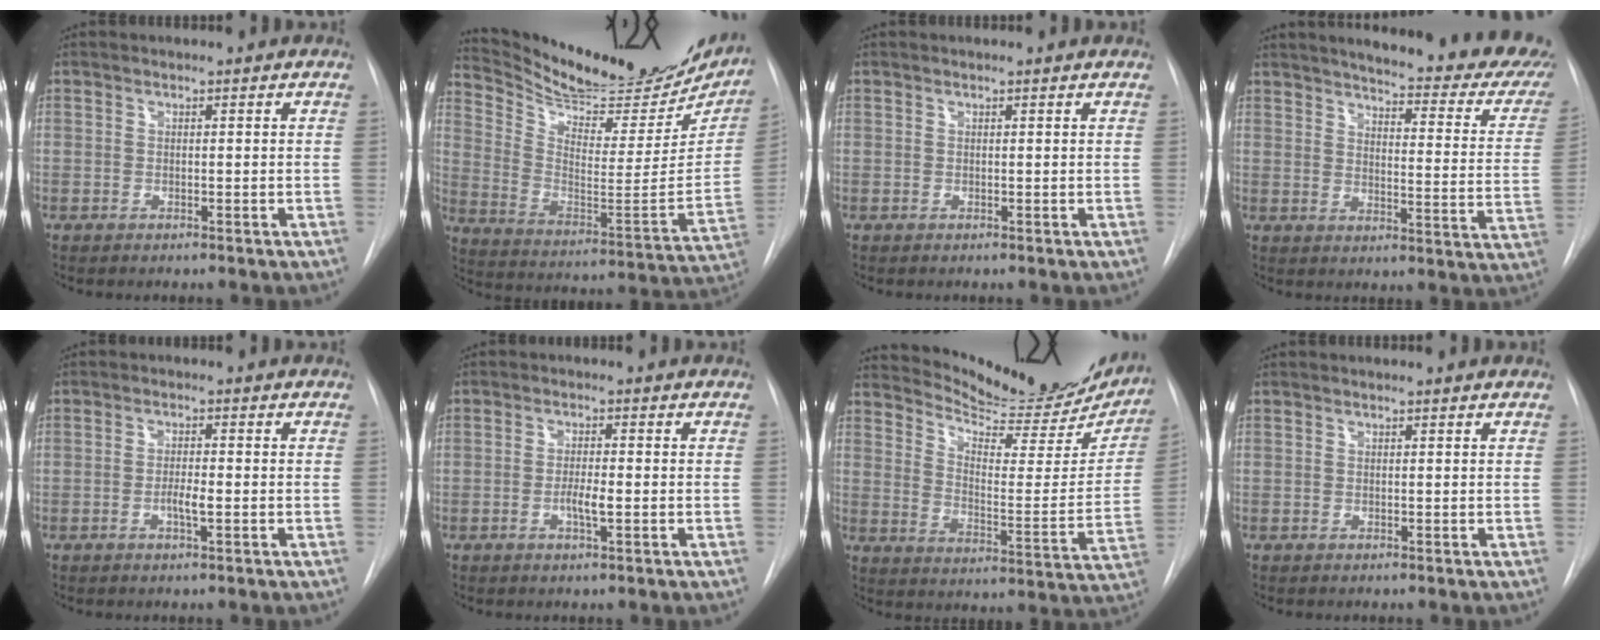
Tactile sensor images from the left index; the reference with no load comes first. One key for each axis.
{"total": 28.4, "fx": 25.5, "fy": 6.9, "fz": 10.3, "tx": -0.175, "ty": -0.069, "tz": 0.355}
{"total": 1.1, "fx": 1.1, "fy": 0.0, "fz": 0.2, "tx": -0.011, "ty": 0.006, "tz": 0.014}
{"total": 27.1, "fx": 23.6, "fy": 4.1, "fz": 12.6, "tx": -0.174, "ty": -0.091, "tz": 0.265}
{"total": 2.2, "fx": -0.7, "fy": 0.3, "fz": 2.1, "tx": -0.039, "ty": -0.001, "tz": -0.012}
{"total": 2.6, "fx": -0.7, "fy": 0.3, "fz": 2.5, "tx": -0.047, "ty": -0.003, "tz": -0.012}
{"total": 21.2, "fx": 19.9, "fy": 3.9, "fz": 6.0, "tx": -0.085, "ty": -0.068, "tz": 0.260}
{"total": 1.5, "fx": 1.5, "fy": 0.0, "fz": 0.2, "tx": -0.012, "ty": 0.006, "tz": 0.016}